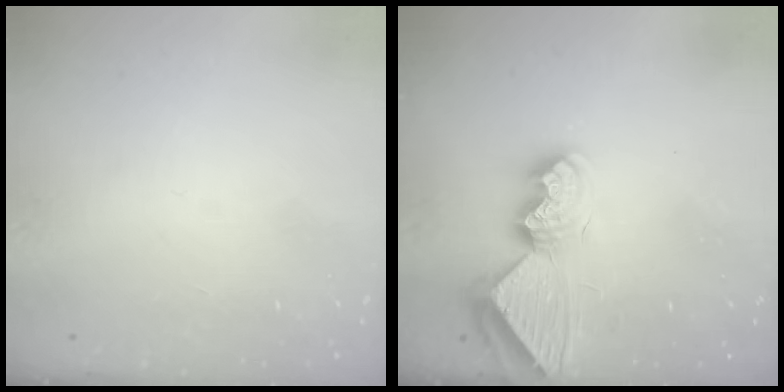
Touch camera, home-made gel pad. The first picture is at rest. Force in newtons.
{"total": 9.5, "press": 9.4, "slide": 0.8}